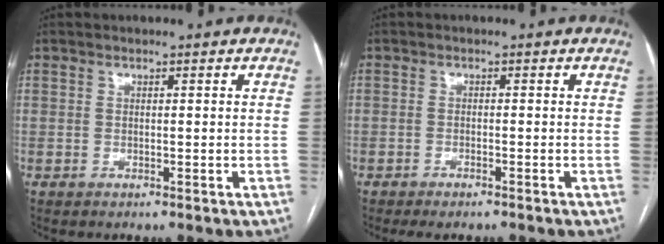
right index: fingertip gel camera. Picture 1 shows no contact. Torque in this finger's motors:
{"motor_torque": [0.10, 0.01, 0.00, -0.03]}